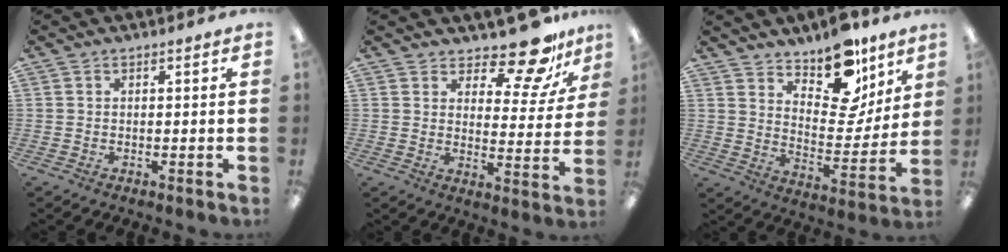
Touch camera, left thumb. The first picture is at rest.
{"total": 13.5, "force": [10.9, 4.7, 6.5], "torque": [-0.087, -0.080, 0.188]}
{"total": 14.7, "force": [11.6, 6.7, 6.1], "torque": [-0.078, -0.090, 0.206]}